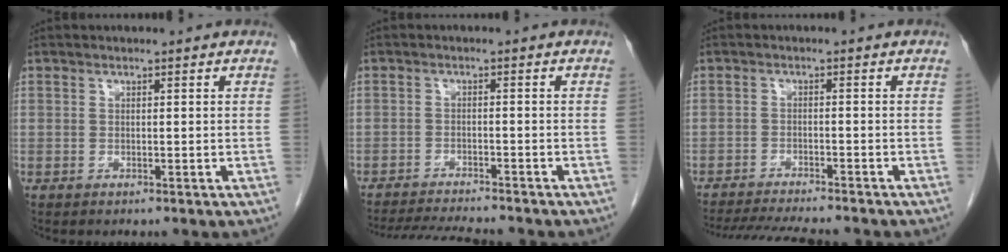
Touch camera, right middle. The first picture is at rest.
{"total": 9.5, "force": [-8.8, 0.4, 3.4], "torque": [-0.054, -0.014, -0.134]}
{"total": 11.5, "force": [-10.4, 1.0, 4.8], "torque": [-0.072, -0.016, -0.151]}